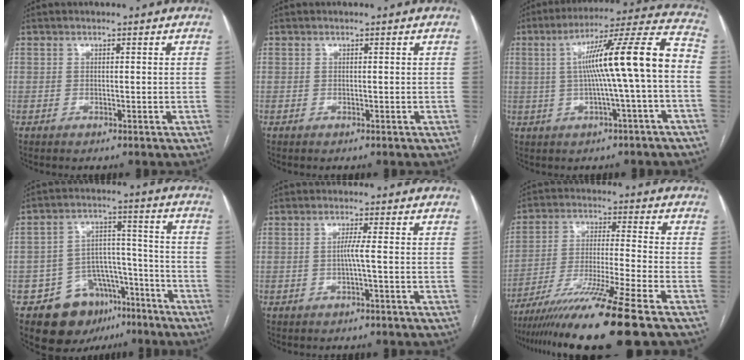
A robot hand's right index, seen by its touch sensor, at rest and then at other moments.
{"total": 0.0}
{"total": 14.5, "force": [-0.6, -0.7, 14.5], "torque": [-0.220, 0.028, -0.011]}
{"total": 12.7, "force": [-7.9, 8.7, 4.8], "torque": [-0.057, 0.054, -0.110]}
{"total": 1.9, "force": [-0.4, -0.6, 1.8], "torque": [-0.035, 0.000, -0.008]}
{"total": 15.4, "force": [-11.6, -2.6, 9.8], "torque": [-0.184, -0.042, -0.199]}